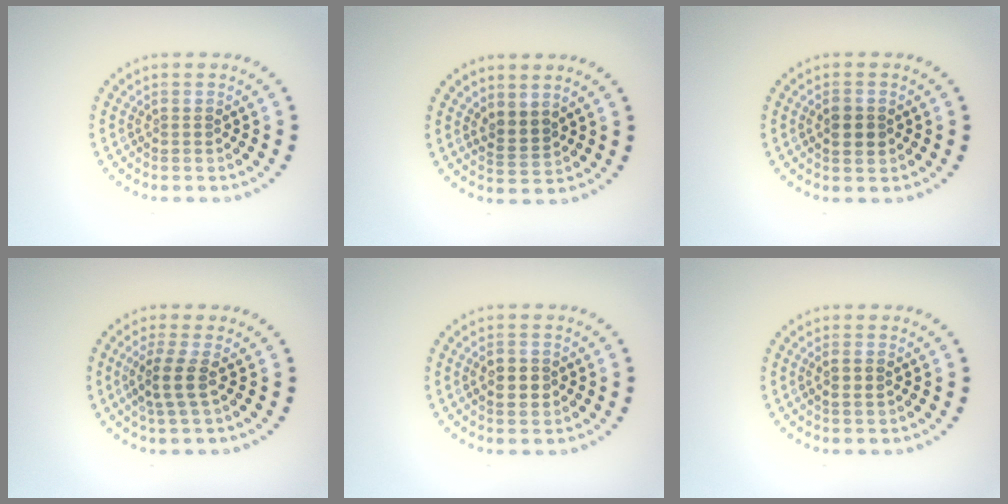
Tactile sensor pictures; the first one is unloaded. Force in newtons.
{"total": 2.0, "press": 1.6, "slide": 1.2}
{"total": 2.1, "press": 2.0, "slide": 0.1}
{"total": 2.4, "press": 1.9, "slide": 1.4}
{"total": 2.6, "press": 2.6, "slide": 0.1}
{"total": 1.1, "press": 1.1, "slide": 0.4}